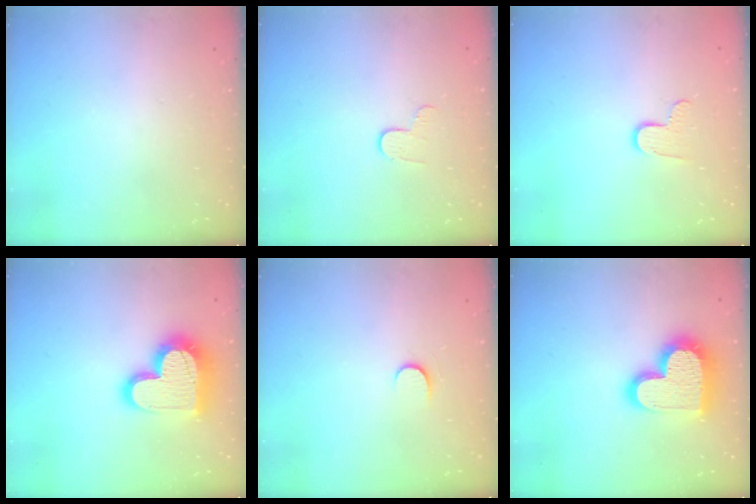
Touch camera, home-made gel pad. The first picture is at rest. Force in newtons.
{"total": 3.5, "press": 3.5, "slide": 0.3}
{"total": 6.8, "press": 6.8, "slide": 0.1}
{"total": 19.2, "press": 19.2, "slide": 1.5}
{"total": 5.3, "press": 5.3, "slide": 0.6}
{"total": 19.5, "press": 19.5, "slide": 1.5}